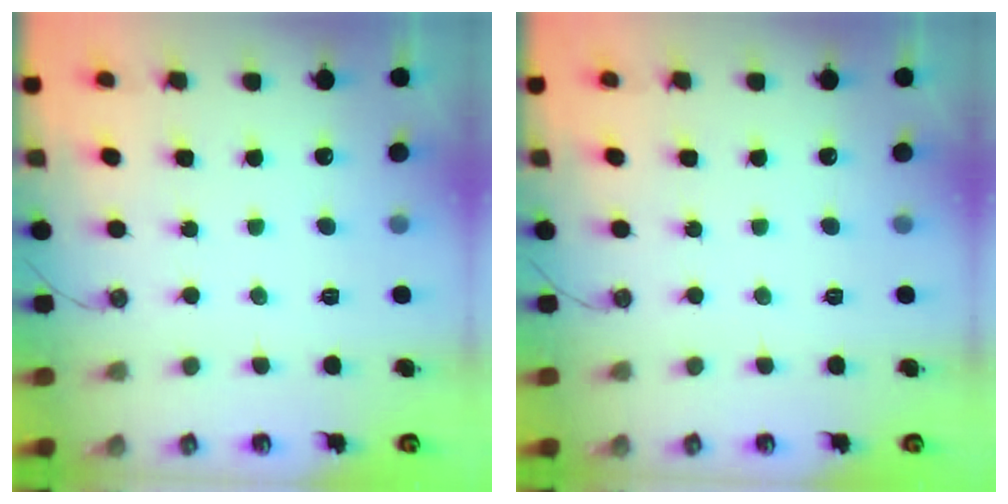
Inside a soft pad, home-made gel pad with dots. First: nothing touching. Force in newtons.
{"total": 0.0}